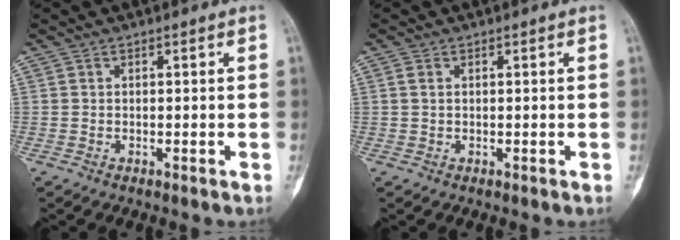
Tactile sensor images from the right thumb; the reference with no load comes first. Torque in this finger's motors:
{"motor_torque": [0.01, -0.25, 0.30, 0.02, -0.02]}